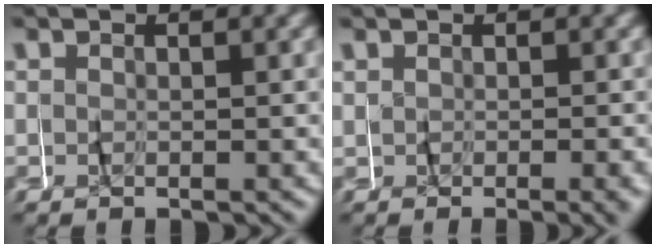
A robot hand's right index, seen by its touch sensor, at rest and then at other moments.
{"total": 0.6, "force": [-0.3, -0.5, 0.3], "torque": [-0.004, 0.000, -0.006]}